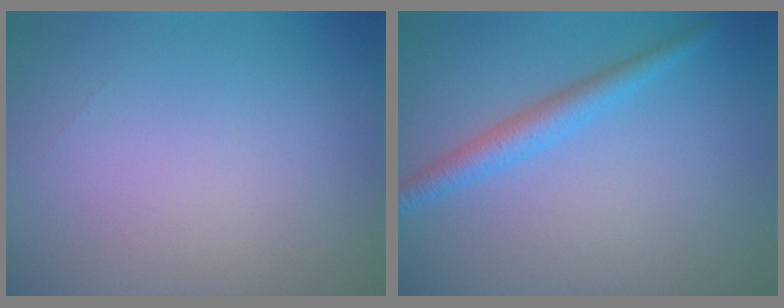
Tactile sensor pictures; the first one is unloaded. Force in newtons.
{"total": 2.5, "press": 2.5, "slide": 0.1}